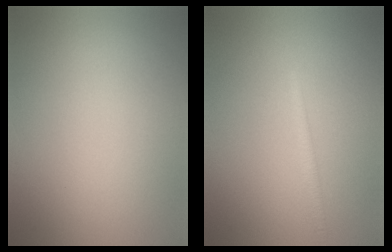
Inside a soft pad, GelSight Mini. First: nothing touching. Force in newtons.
{"total": 1.5, "press": 1.5, "slide": 0.1}